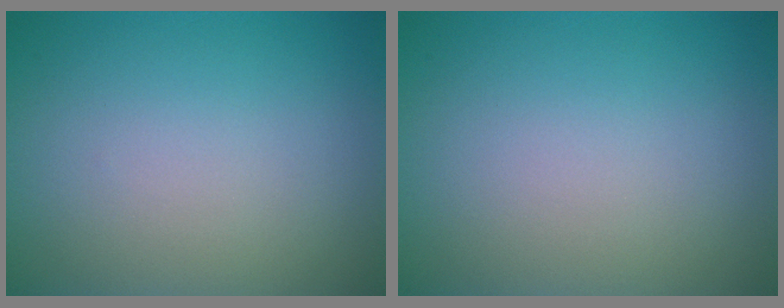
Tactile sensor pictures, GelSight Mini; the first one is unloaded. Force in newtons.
{"total": 0.0}